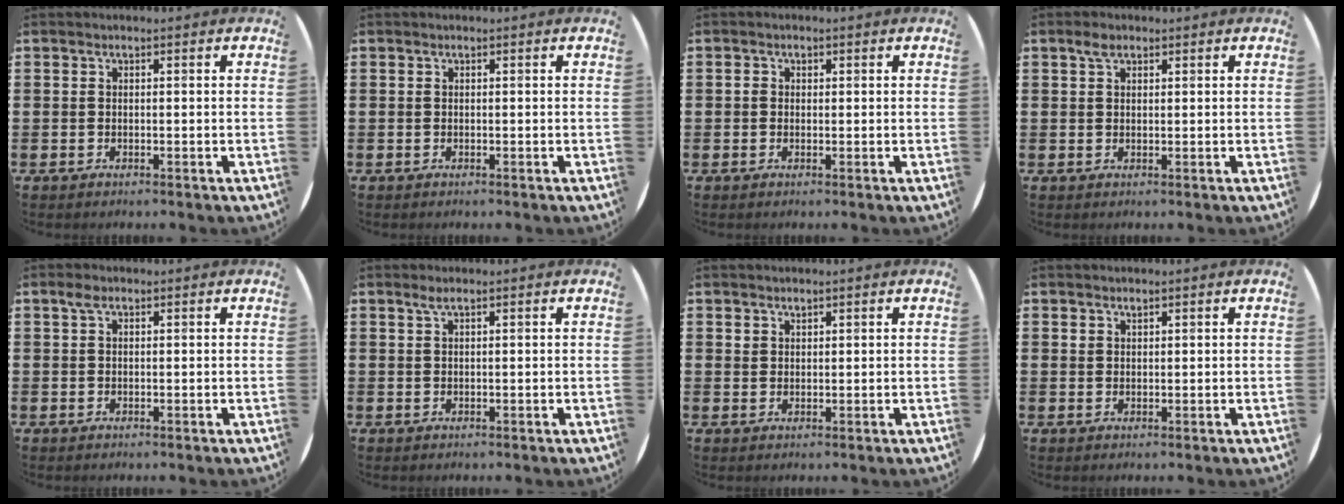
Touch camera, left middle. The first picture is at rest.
{"total": 0.0}
{"total": 0.7, "force": [0.1, 0.7, 0.3], "torque": [0.001, 0.001, 0.001]}
{"total": 1.8, "force": [1.2, 0.9, 0.9], "torque": [-0.013, 0.002, 0.021]}
{"total": 1.3, "force": [0.6, 0.7, 0.9], "torque": [-0.020, 0.006, 0.011]}
{"total": 1.0, "force": [0.6, 0.0, 0.9], "torque": [-0.017, 0.002, 0.010]}
{"total": 1.1, "force": [1.0, 0.5, -0.1], "torque": [0.017, -0.003, 0.015]}
{"total": 0.8, "force": [0.7, 0.3, -0.1], "torque": [0.009, 0.001, 0.012]}